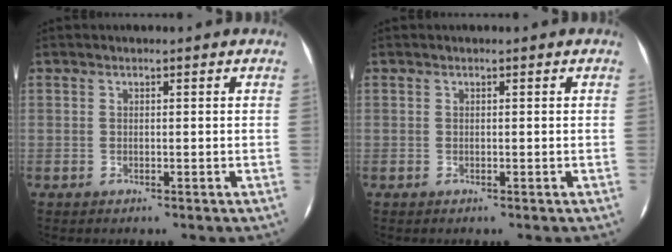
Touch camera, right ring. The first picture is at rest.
{"total": 0.0}